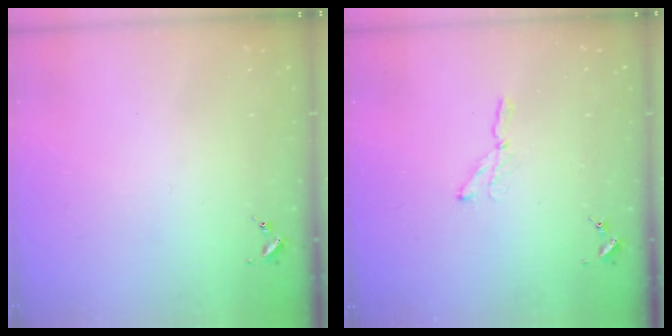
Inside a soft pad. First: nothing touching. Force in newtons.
{"total": 3.9, "press": 3.9, "slide": 0.3}